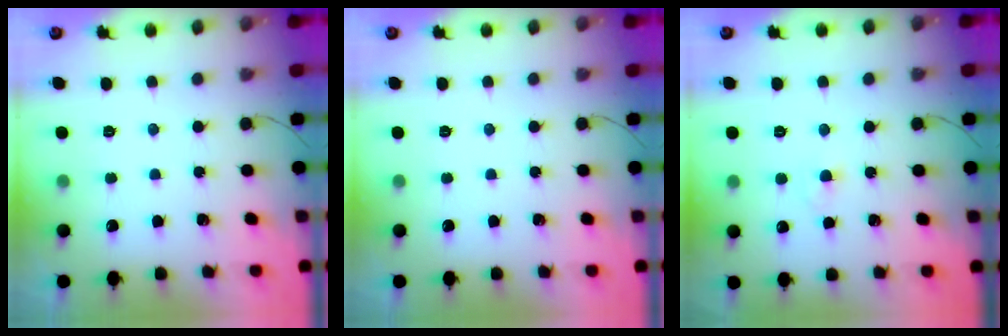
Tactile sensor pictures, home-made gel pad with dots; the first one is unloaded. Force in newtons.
{"total": 0.0}
{"total": 2.6, "press": 2.4, "slide": 0.9}